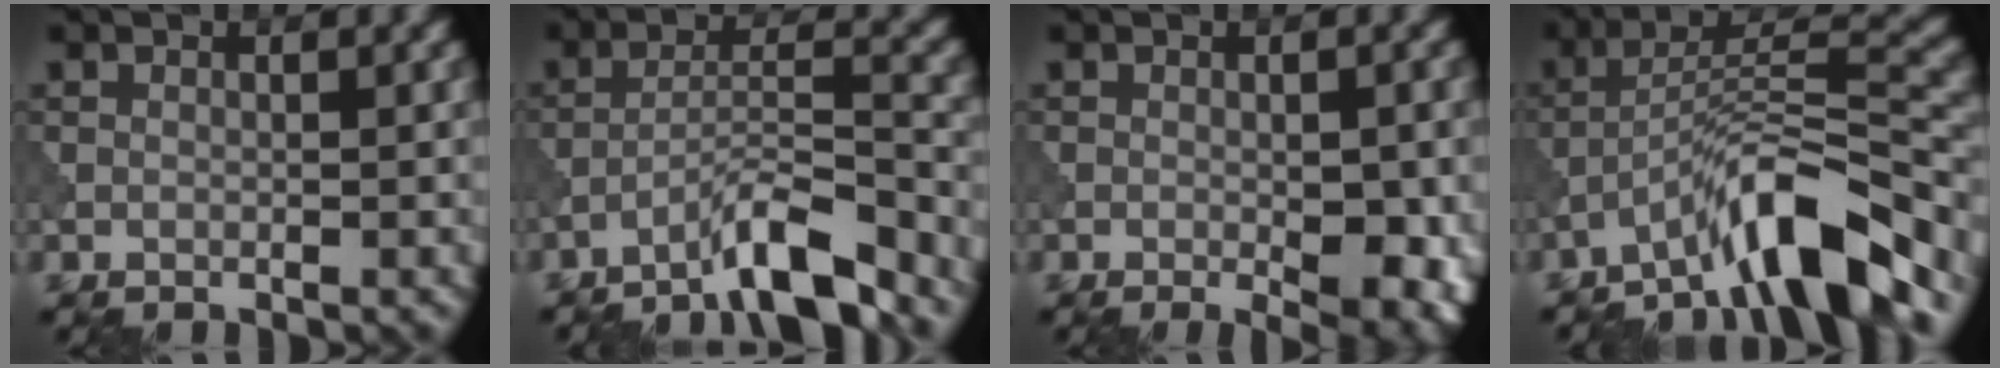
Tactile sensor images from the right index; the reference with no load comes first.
{"total": 6.1, "force": [-4.8, 0.5, 3.8], "torque": [-0.061, 0.014, -0.090]}
{"total": 5.5, "force": [-1.5, 2.1, 4.9], "torque": [-0.061, -0.013, -0.014]}
{"total": 8.9, "force": [-6.3, 1.6, 6.1], "torque": [-0.095, 0.020, -0.113]}